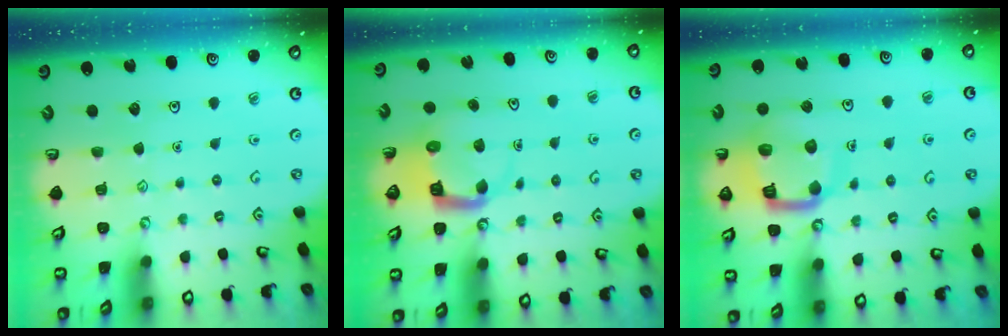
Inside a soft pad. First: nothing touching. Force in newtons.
{"total": 6.7, "press": 6.7, "slide": 0.1}
{"total": 13.4, "press": 13.3, "slide": 1.6}